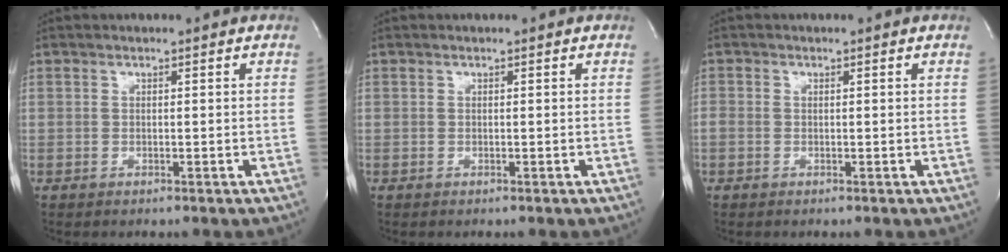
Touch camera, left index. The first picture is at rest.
{"total": 0.0}
{"total": 0.7, "force": [-0.1, 0.5, 0.5], "torque": [-0.015, 0.007, -0.001]}